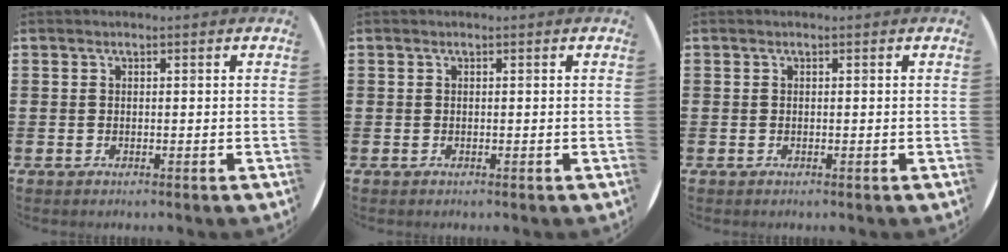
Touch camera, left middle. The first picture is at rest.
{"total": 0.0}
{"total": 0.0}